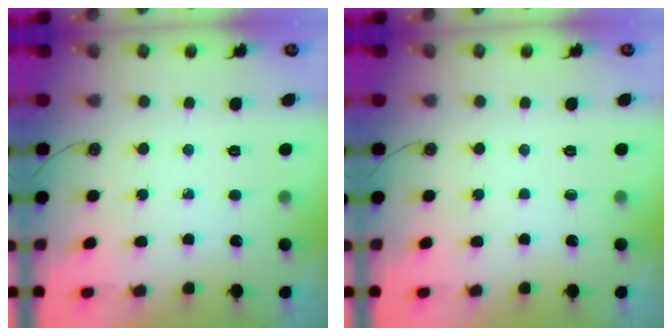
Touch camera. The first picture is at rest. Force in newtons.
{"total": 0.0}